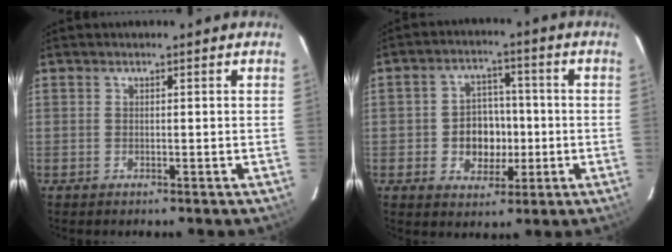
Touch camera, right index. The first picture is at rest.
{"total": 8.0, "force": [-1.4, 6.7, 4.2], "torque": [-0.091, 0.017, -0.012]}